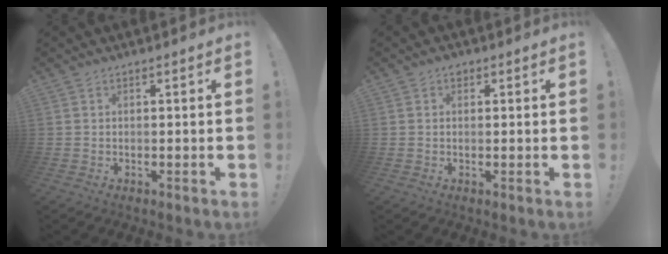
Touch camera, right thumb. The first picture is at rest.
{"total": 1.2, "force": [0.7, 0.9, 0.5], "torque": [0.004, -0.003, 0.009]}